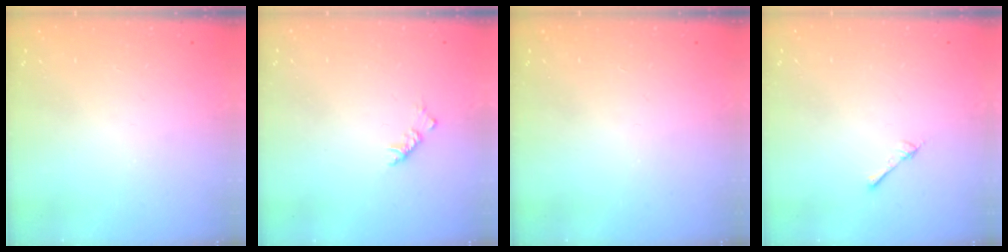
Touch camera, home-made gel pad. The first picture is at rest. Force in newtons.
{"total": 3.8, "press": 3.7, "slide": 0.8}
{"total": 0.0}
{"total": 2.4, "press": 2.4, "slide": 0.3}